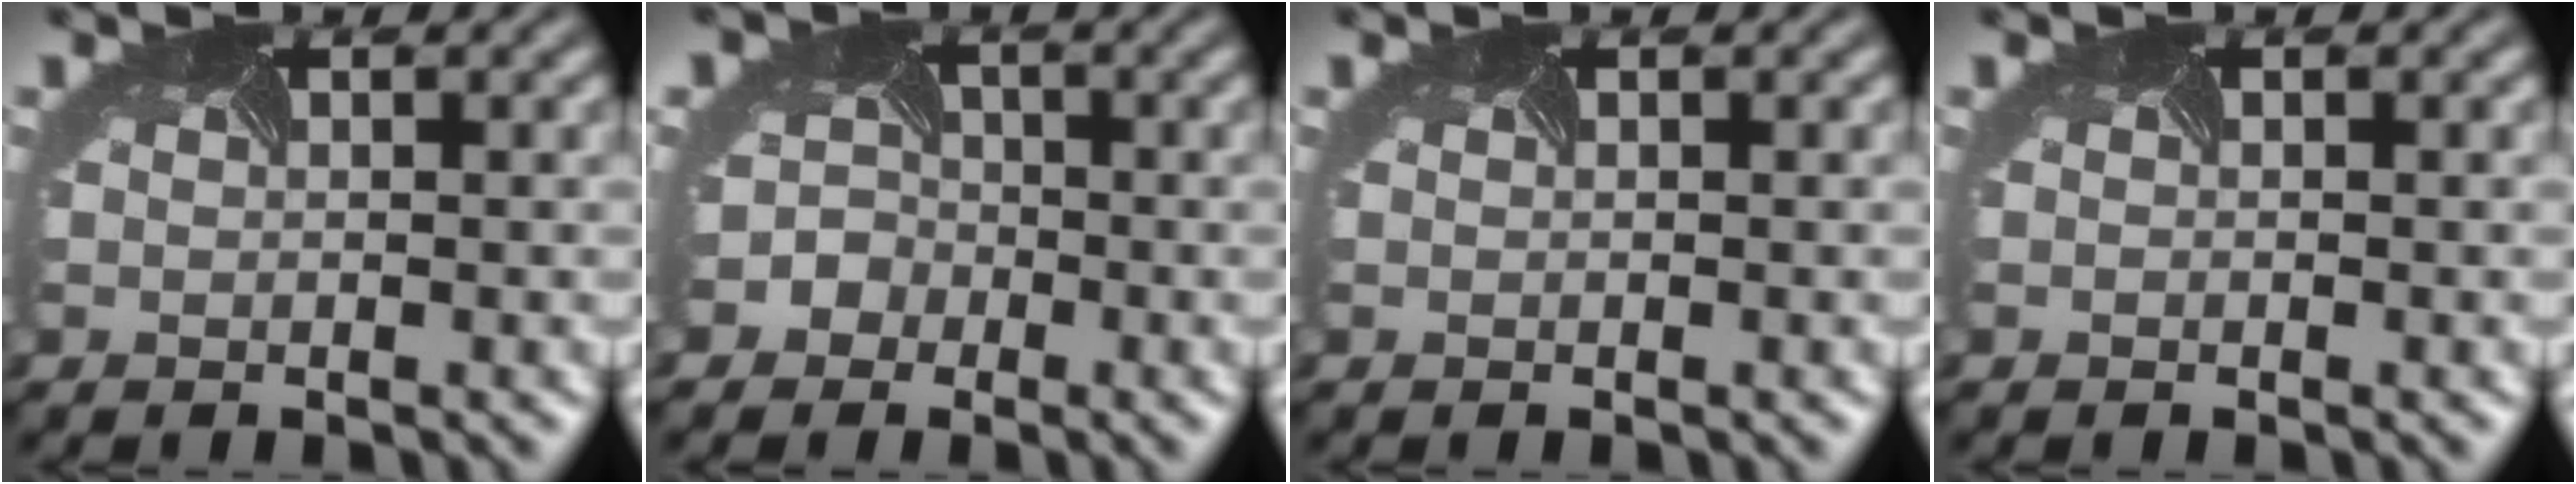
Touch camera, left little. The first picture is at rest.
{"total": 3.1, "force": [-1.7, 2.7, -0.2], "torque": [0.019, 0.017, -0.041]}
{"total": 0.0}
{"total": 0.0}